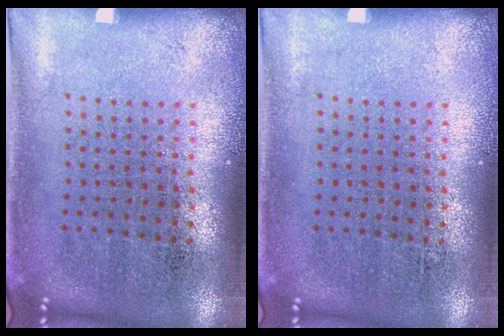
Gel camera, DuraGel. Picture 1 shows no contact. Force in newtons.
{"total": 0.0}